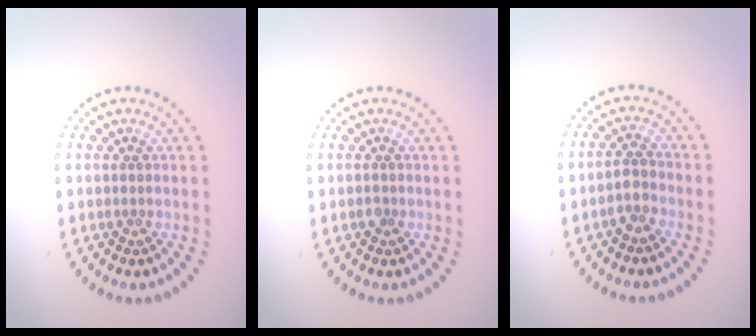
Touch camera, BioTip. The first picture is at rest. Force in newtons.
{"total": 0.6, "press": 0.4, "slide": 0.4}
{"total": 1.6, "press": 1.4, "slide": 0.7}